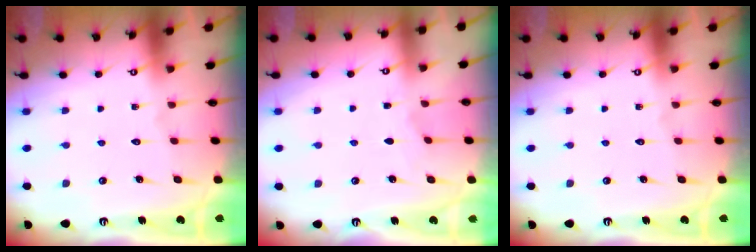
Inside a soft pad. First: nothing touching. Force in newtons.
{"total": 1.4, "press": 1.3, "slide": 0.2}
{"total": 0.0}